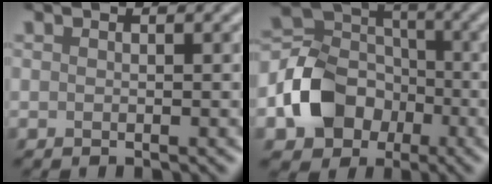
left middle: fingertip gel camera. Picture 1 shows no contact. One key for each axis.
{"total": 8.0, "fx": -3.1, "fy": 6.3, "fz": 3.8, "tx": -0.067, "ty": 0.002, "tz": -0.066}